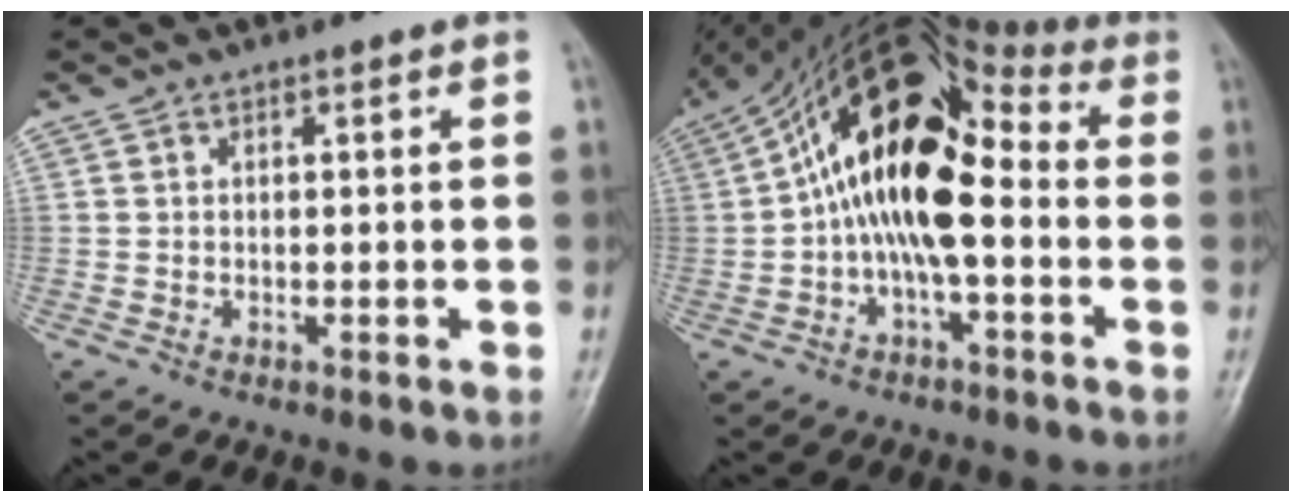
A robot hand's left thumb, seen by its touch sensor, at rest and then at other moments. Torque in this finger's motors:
{"motor_torque": [0.21, 2.05, 2.77, 0.00, 0.45]}